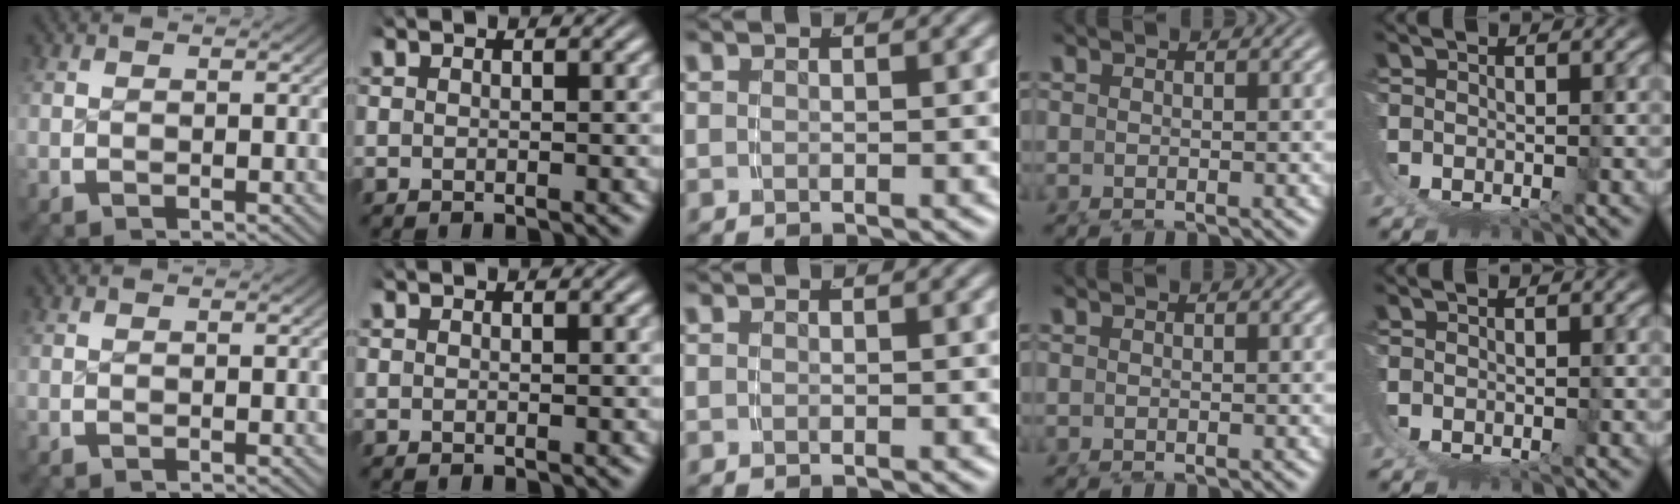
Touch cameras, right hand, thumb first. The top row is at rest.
{}